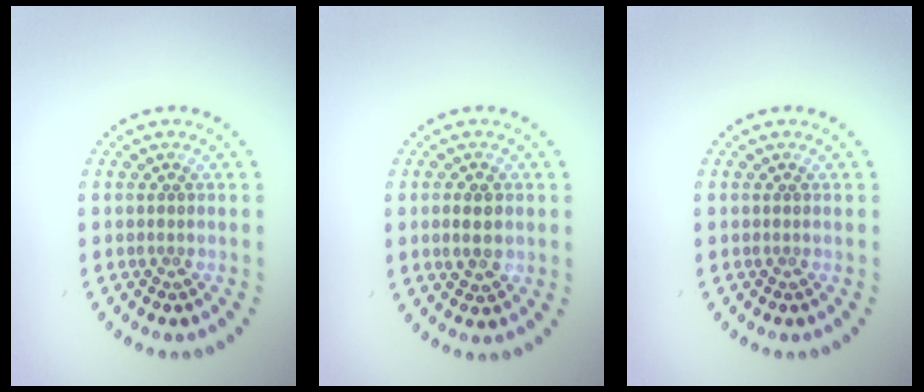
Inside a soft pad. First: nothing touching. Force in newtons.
{"total": 1.9, "press": 1.9, "slide": 0.1}
{"total": 0.0}